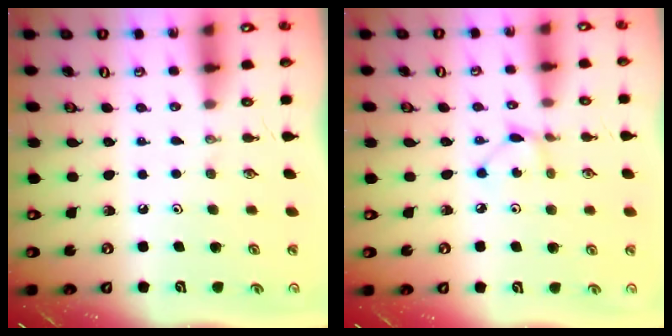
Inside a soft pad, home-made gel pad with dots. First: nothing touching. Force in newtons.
{"total": 2.2, "press": 2.2, "slide": 0.1}